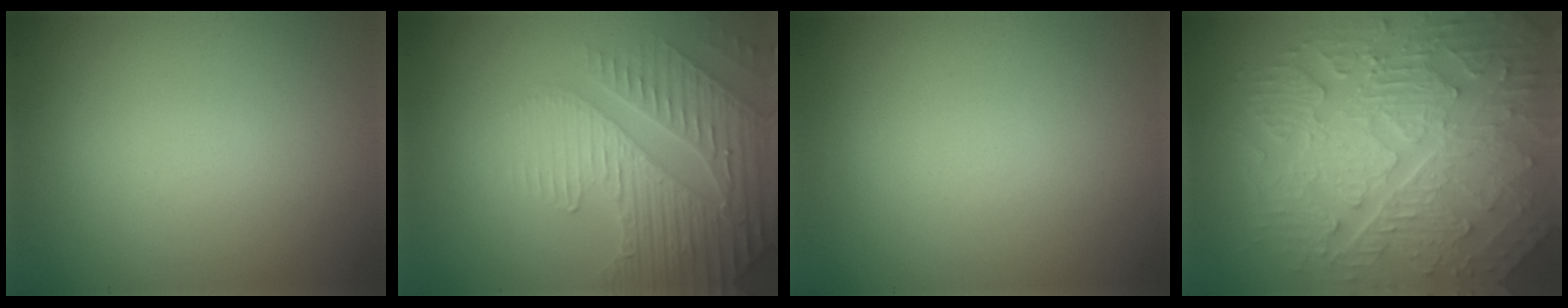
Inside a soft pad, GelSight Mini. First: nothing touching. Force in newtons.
{"total": 4.5, "press": 4.3, "slide": 1.2}
{"total": 0.0}
{"total": 10.3, "press": 7.0, "slide": 7.6}